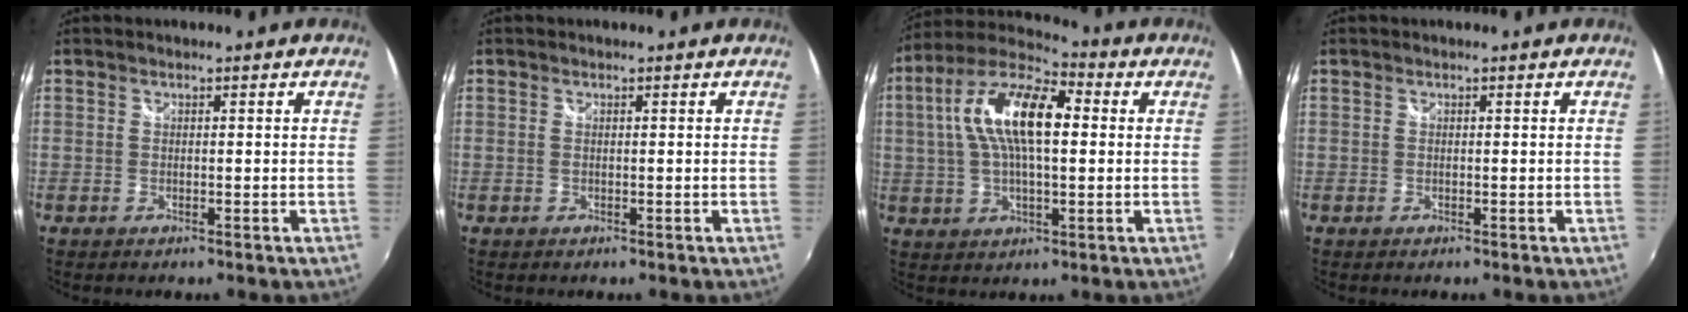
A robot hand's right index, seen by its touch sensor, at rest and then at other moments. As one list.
[{"total": 0.0}, {"total": 15.6, "force": [2.6, 6.4, 14.0], "torque": [-0.262, 0.023, 0.032]}, {"total": 0.0}]